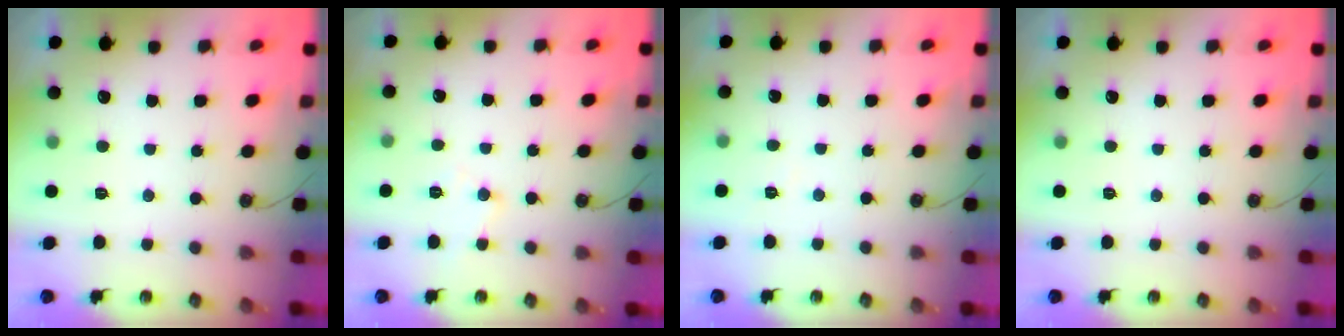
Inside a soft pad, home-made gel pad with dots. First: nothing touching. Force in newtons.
{"total": 6.5, "press": 6.5, "slide": 0.5}
{"total": 3.2, "press": 3.2, "slide": 0.5}
{"total": 0.0}